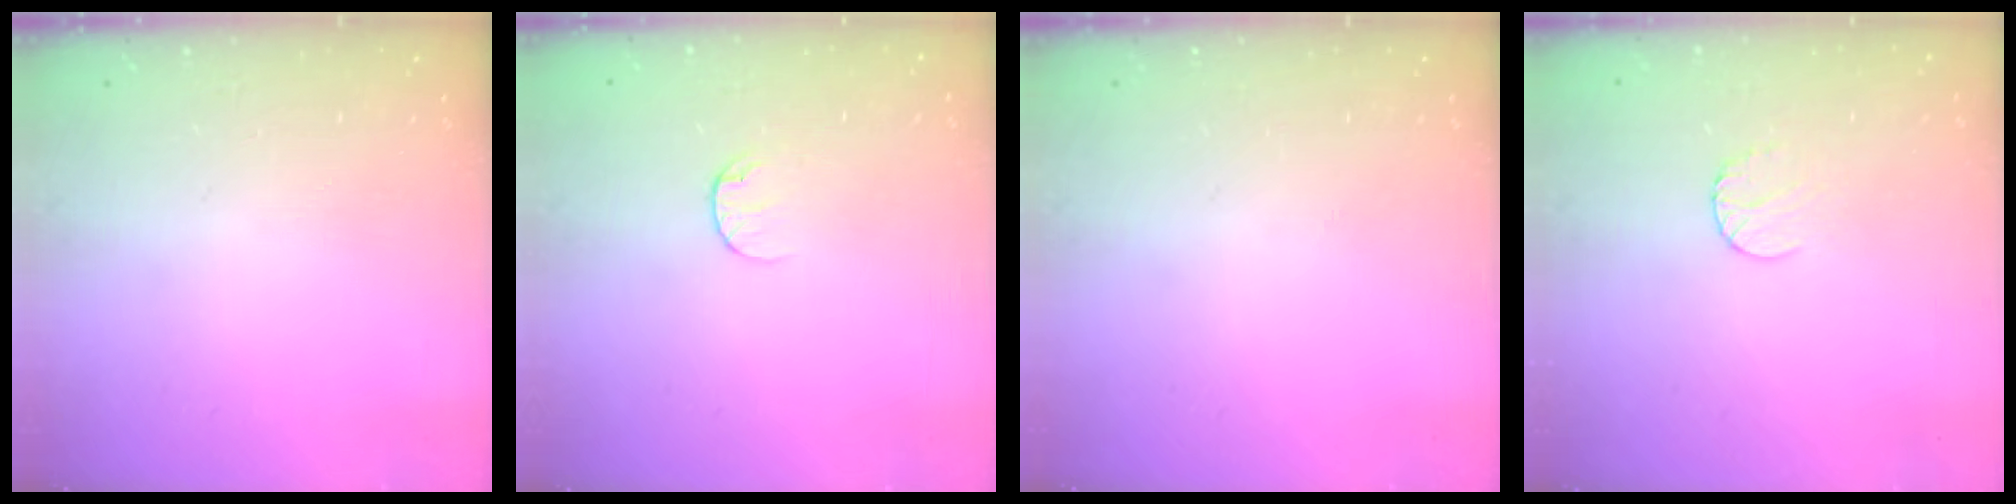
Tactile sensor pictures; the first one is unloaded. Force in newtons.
{"total": 6.3, "press": 6.3, "slide": 0.6}
{"total": 0.0}
{"total": 5.6, "press": 5.6, "slide": 0.6}